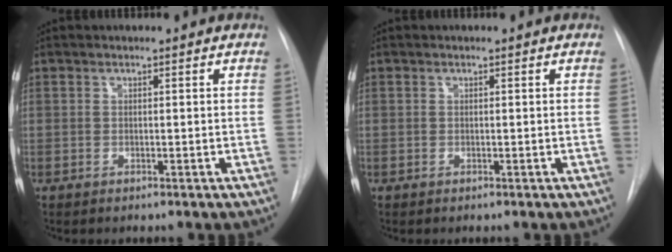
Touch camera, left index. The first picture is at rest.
{"total": 0.0}